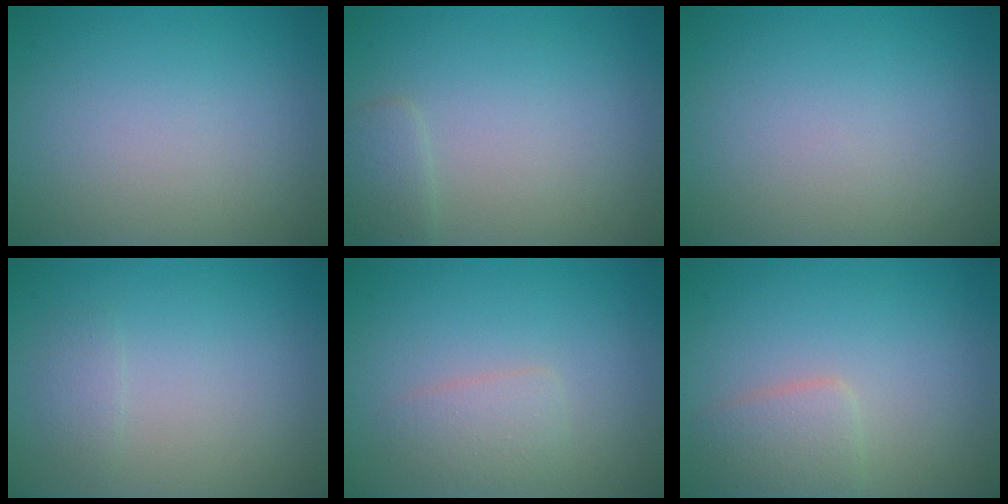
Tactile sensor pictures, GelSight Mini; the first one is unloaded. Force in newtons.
{"total": 1.4, "press": 1.4, "slide": 0.1}
{"total": 0.0}
{"total": 0.9, "press": 0.9, "slide": 0.0}
{"total": 1.9, "press": 1.9, "slide": 0.0}
{"total": 2.4, "press": 2.4, "slide": 0.1}